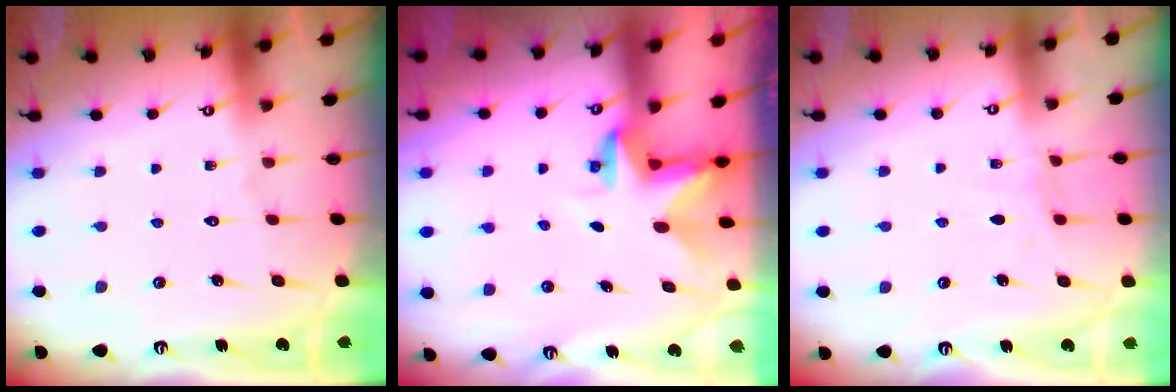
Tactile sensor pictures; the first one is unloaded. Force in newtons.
{"total": 3.0, "press": 3.0, "slide": 0.3}
{"total": 3.9, "press": 3.9, "slide": 0.5}